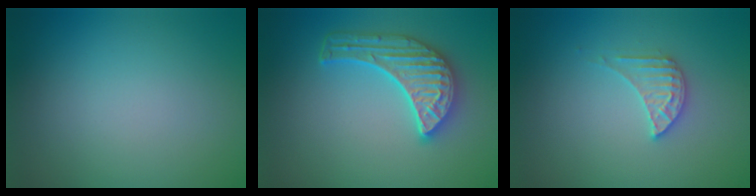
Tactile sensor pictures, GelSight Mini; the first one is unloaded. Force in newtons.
{"total": 5.0, "press": 4.3, "slide": 2.7}
{"total": 2.3, "press": 2.3, "slide": 0.3}